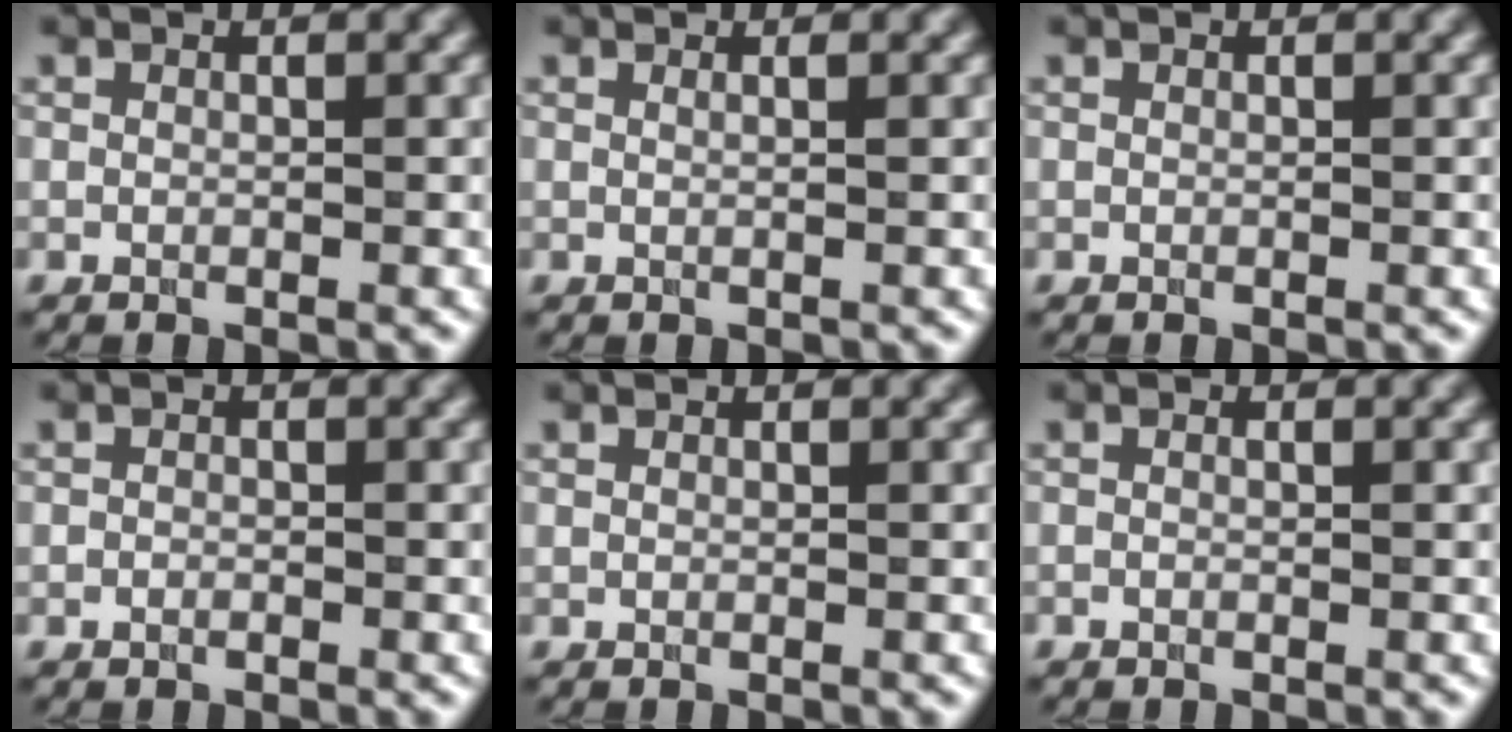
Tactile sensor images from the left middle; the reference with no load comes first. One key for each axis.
{"total": 1.1, "fx": 0.4, "fy": 0.5, "fz": 0.9, "tx": -0.007, "ty": -0.002, "tz": -0.004}
{"total": 0.0}
{"total": 0.5, "fx": -0.3, "fy": 0.3, "fz": 0.3, "tx": -0.003, "ty": -0.001, "tz": -0.007}
{"total": 0.0}
{"total": 0.5, "fx": 0.0, "fy": 0.2, "fz": 0.5, "tx": -0.006, "ty": -0.010, "tz": -0.007}